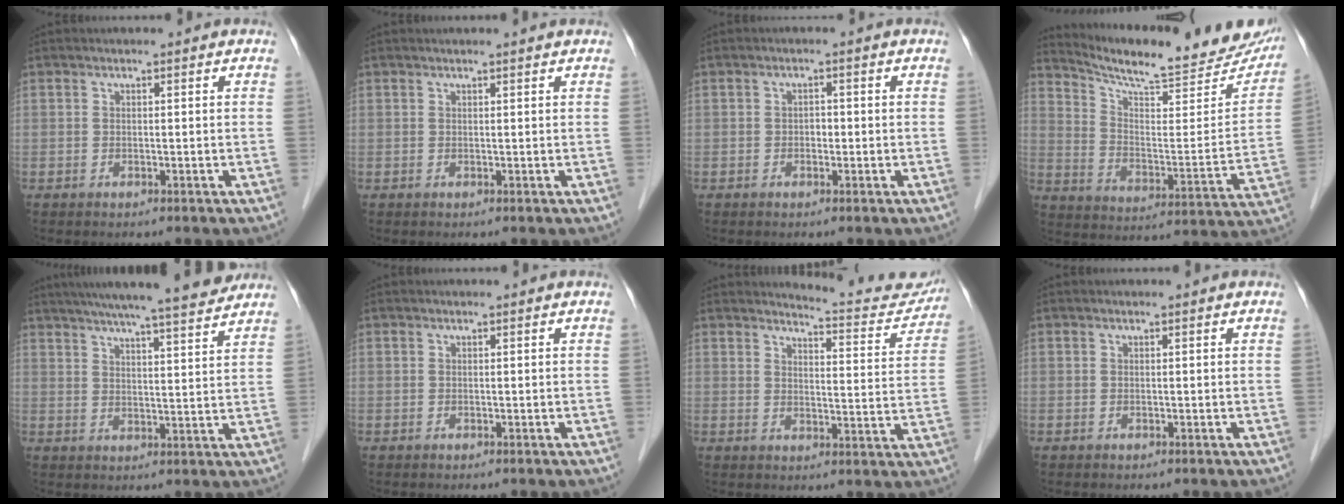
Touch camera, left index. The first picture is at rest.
{"total": 1.6, "force": [1.5, -0.2, 0.6], "torque": [-0.012, 0.009, 0.021]}
{"total": 1.2, "force": [-0.2, 0.8, 0.8], "torque": [-0.010, 0.004, -0.005]}
{"total": 23.4, "force": [21.2, 4.0, 9.0], "torque": [-0.136, -0.053, 0.284]}
{"total": 16.8, "force": [14.7, 0.5, 8.0], "torque": [-0.127, 0.013, 0.201]}
{"total": 0.0}
{"total": 10.1, "force": [10.0, 1.3, 0.9], "torque": [0.000, -0.033, 0.108]}
{"total": 0.0}